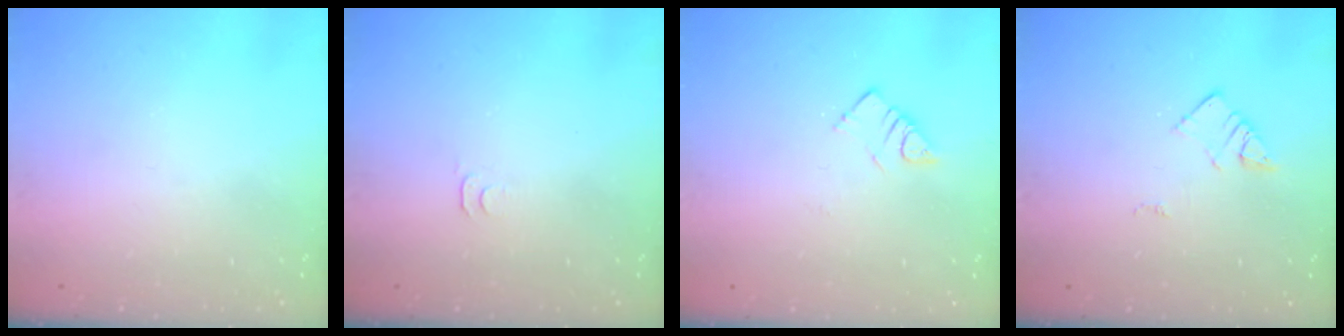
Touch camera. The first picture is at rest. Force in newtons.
{"total": 2.8, "press": 2.7, "slide": 0.5}
{"total": 3.8, "press": 3.7, "slide": 0.5}
{"total": 3.3, "press": 3.3, "slide": 0.2}